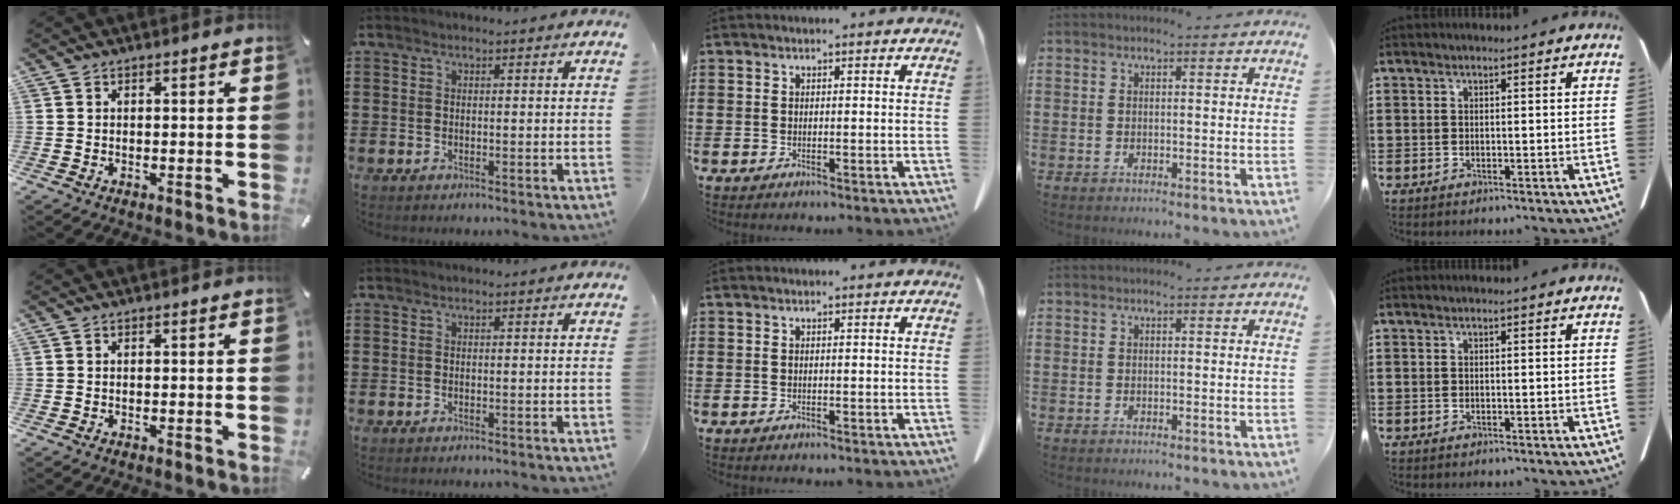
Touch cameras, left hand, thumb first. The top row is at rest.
{}